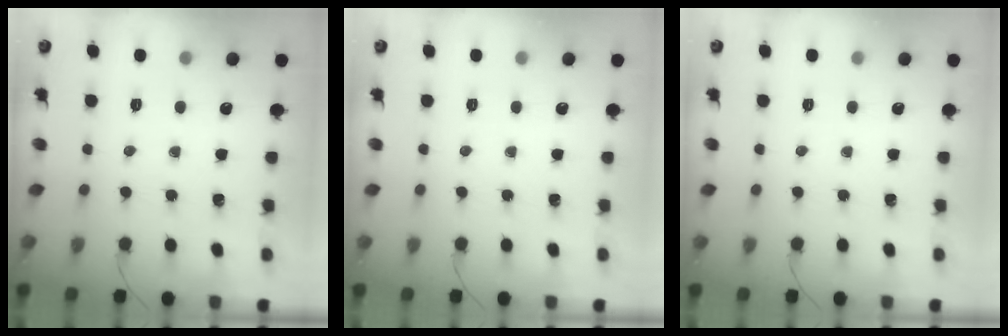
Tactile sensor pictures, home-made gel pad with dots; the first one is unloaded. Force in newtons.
{"total": 0.0}
{"total": 0.0}